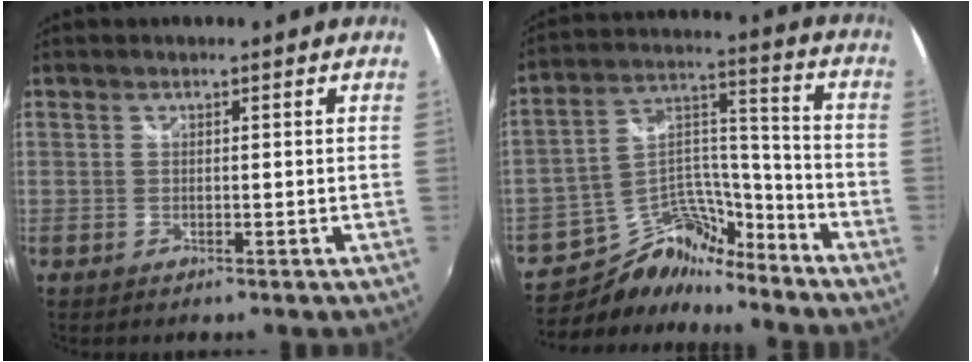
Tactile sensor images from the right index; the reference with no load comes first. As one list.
[{"total": 12.9, "force": [-11.0, 5.4, 3.9], "torque": [-0.077, 0.059, -0.193]}]